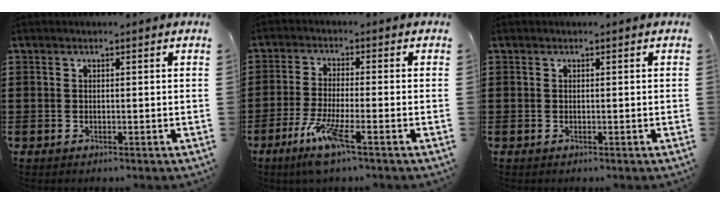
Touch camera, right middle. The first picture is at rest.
{"total": 6.9, "force": [-3.7, 0.8, 5.7], "torque": [-0.116, -0.012, -0.066]}
{"total": 0.0}